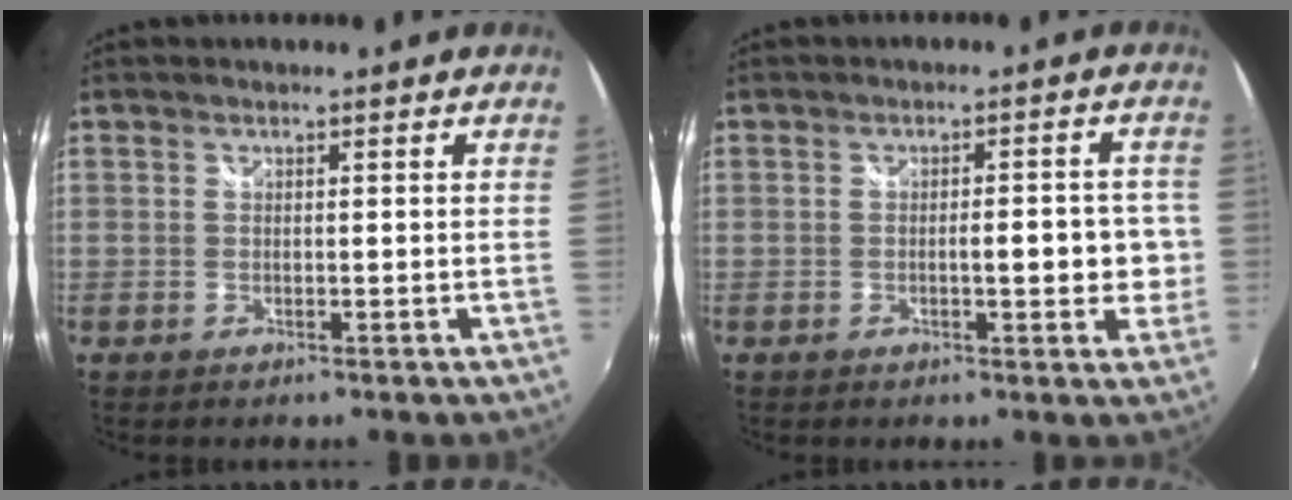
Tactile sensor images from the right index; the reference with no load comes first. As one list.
[{"total": 6.6, "force": [-0.8, 2.3, 6.1], "torque": [-0.086, 0.001, -0.008]}]